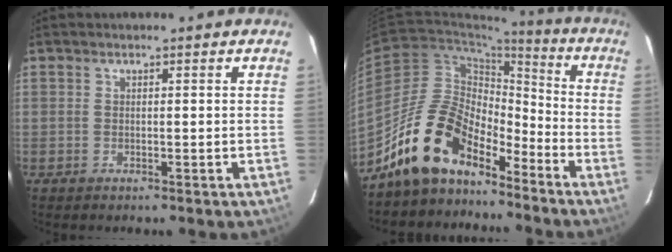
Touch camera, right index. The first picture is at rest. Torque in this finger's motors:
{"motor_torque": [1.13, -1.00, 1.05, 0.21]}